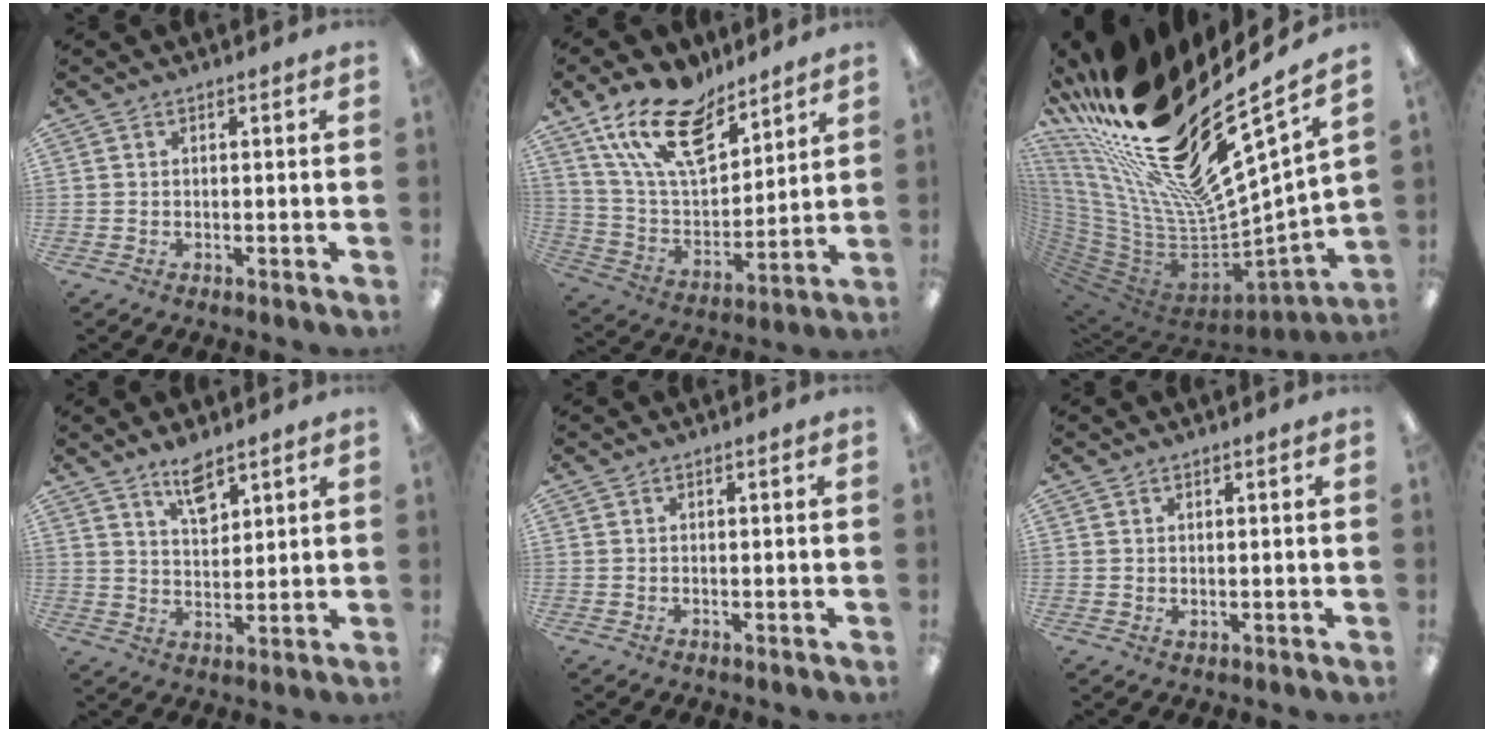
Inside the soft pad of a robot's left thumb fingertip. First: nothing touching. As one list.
[{"total": 18.8, "force": [13.0, 8.6, 10.4], "torque": [-0.198, -0.065, 0.237]}, {"total": 29.3, "force": [18.8, 9.2, 20.6], "torque": [-0.309, -0.197, 0.360]}, {"total": 7.2, "force": [5.4, 2.8, 3.8], "torque": [-0.056, -0.031, 0.094]}, {"total": 0.0}, {"total": 1.0, "force": [0.8, 0.3, 0.5], "torque": [-0.010, 0.000, 0.014]}]